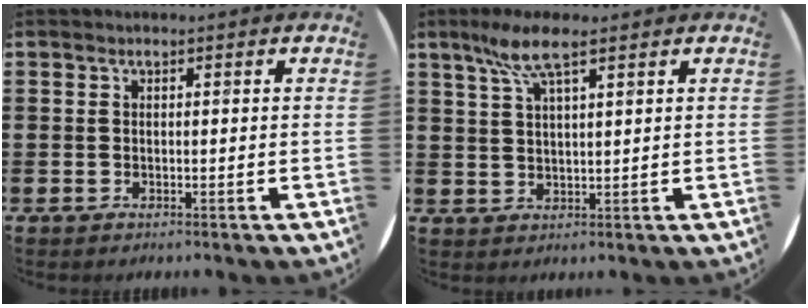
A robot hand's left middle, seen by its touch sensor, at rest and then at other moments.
{"total": 6.0, "force": [3.9, 1.1, 4.4], "torque": [-0.095, 0.007, 0.067]}